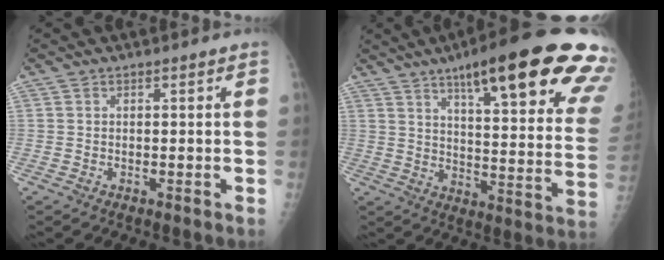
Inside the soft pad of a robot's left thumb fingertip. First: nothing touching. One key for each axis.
{"total": 27.8, "fx": 16.8, "fy": 5.6, "fz": 21.4, "tx": -0.244, "ty": -0.047, "tz": 0.224}